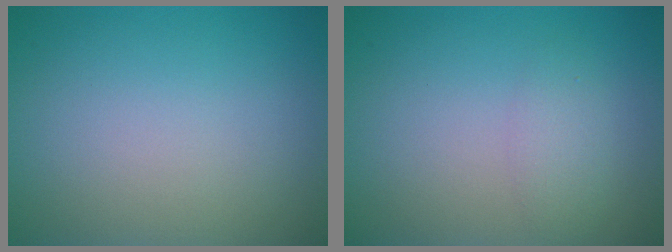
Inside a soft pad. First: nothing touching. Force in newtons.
{"total": 1.7, "press": 1.7, "slide": 0.0}